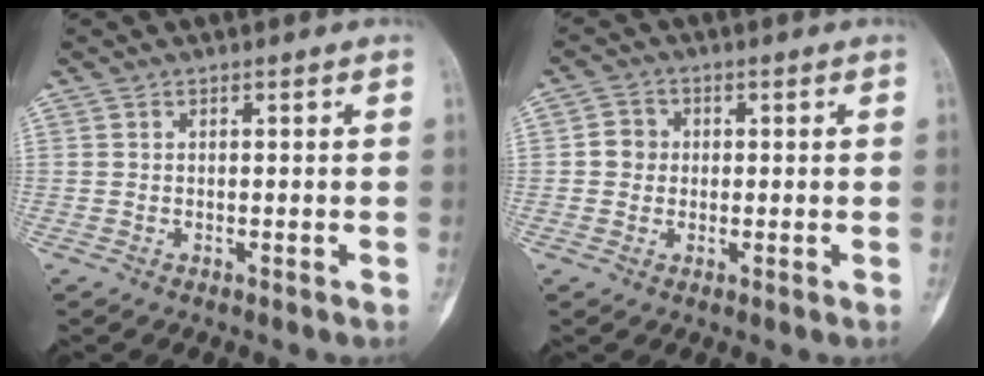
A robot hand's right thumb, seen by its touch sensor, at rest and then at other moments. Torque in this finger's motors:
{"motor_torque": [-0.32, 0.60, 0.17, -0.17, -0.01]}